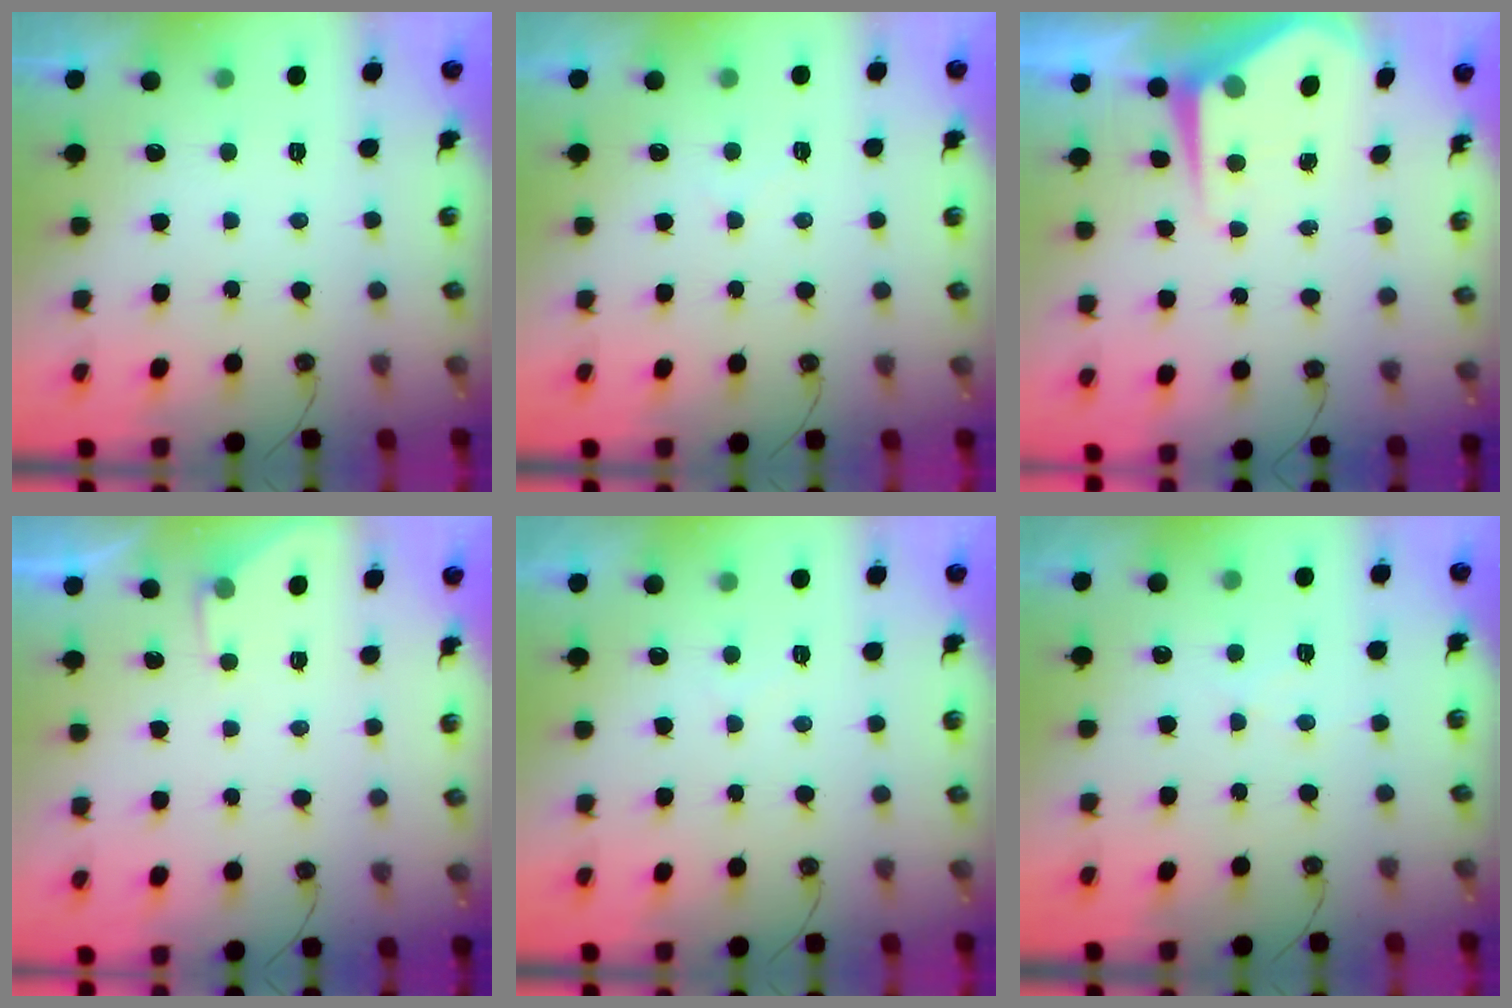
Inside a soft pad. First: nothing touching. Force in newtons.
{"total": 5.4, "press": 5.4, "slide": 0.7}
{"total": 6.9, "press": 6.9, "slide": 0.4}
{"total": 1.9, "press": 1.9, "slide": 0.3}
{"total": 4.7, "press": 4.6, "slide": 0.6}
{"total": 4.6, "press": 4.6, "slide": 0.4}